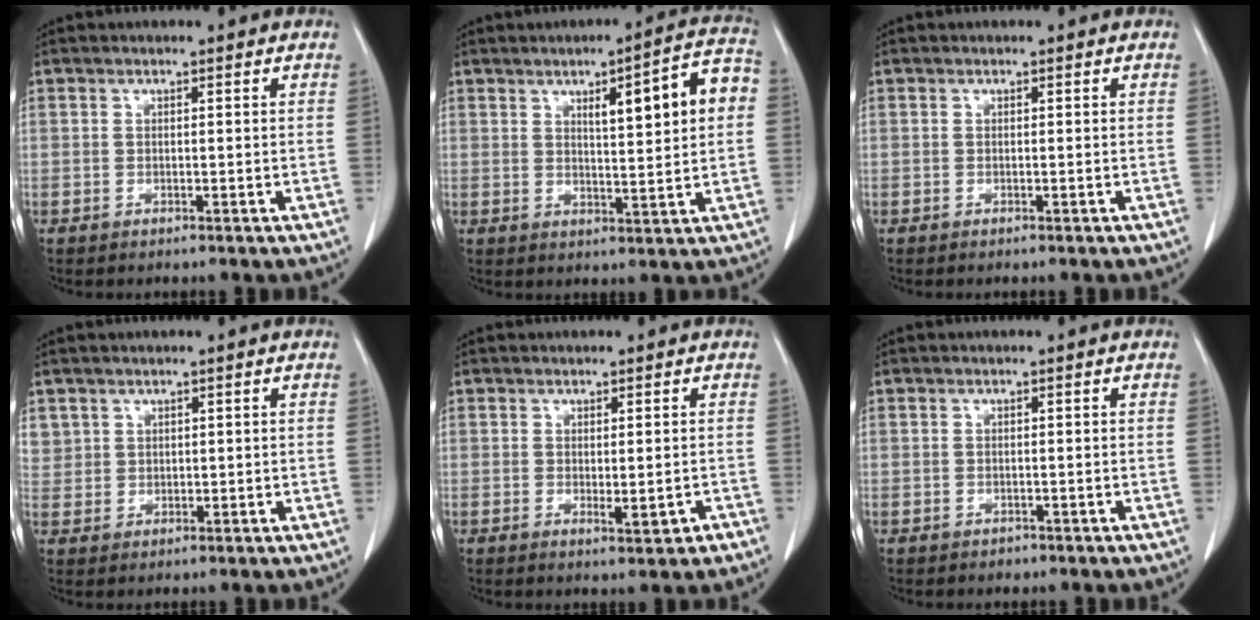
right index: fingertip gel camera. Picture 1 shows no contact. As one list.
[{"total": 10.5, "force": [2.5, 1.3, 10.2], "torque": [-0.140, 0.020, 0.035]}, {"total": 0.0}, {"total": 3.4, "force": [1.8, 2.9, 0.3], "torque": [0.001, 0.005, 0.038]}, {"total": 2.8, "force": [-0.9, 0.8, 2.6], "torque": [-0.035, -0.007, -0.007]}, {"total": 0.8, "force": [-0.5, 0.7, 0.1], "torque": [-0.003, 0.002, -0.005]}]